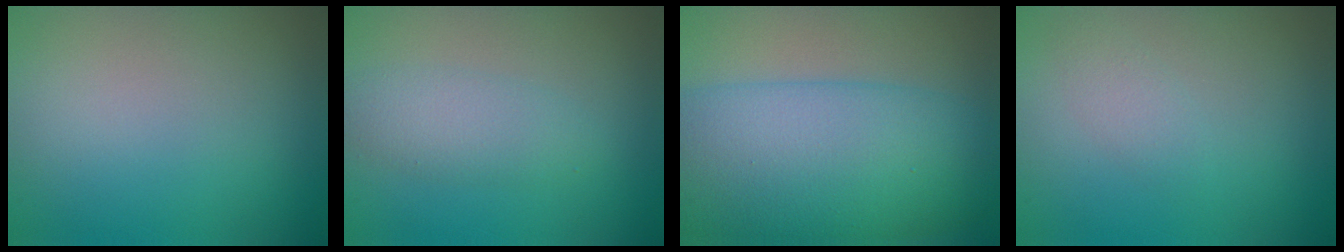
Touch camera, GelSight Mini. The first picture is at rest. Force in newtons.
{"total": 2.6, "press": 2.6, "slide": 0.2}
{"total": 13.0, "press": 13.0, "slide": 0.2}
{"total": 1.3, "press": 1.3, "slide": 0.0}